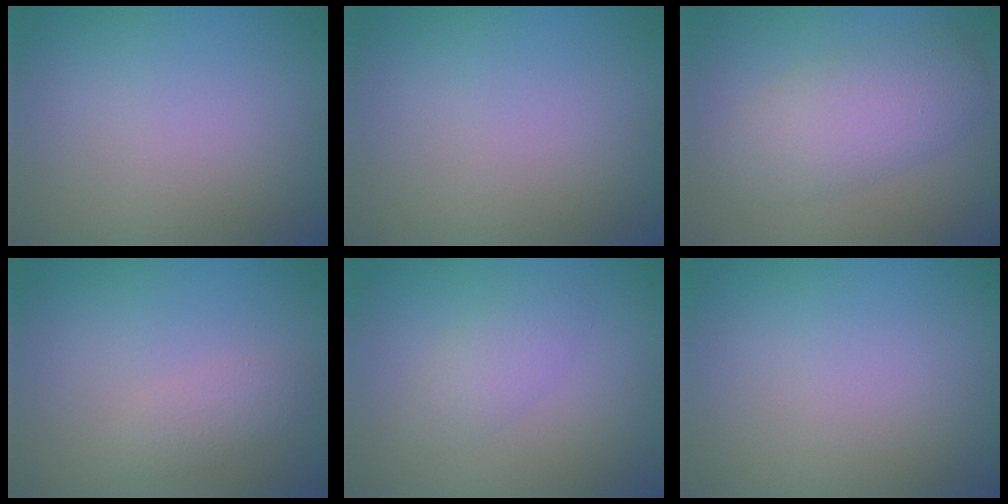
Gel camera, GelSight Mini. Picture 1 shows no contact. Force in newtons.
{"total": 0.0}
{"total": 4.7, "press": 4.7, "slide": 0.2}
{"total": 1.6, "press": 1.6, "slide": 0.1}
{"total": 1.9, "press": 1.9, "slide": 0.2}
{"total": 0.0}